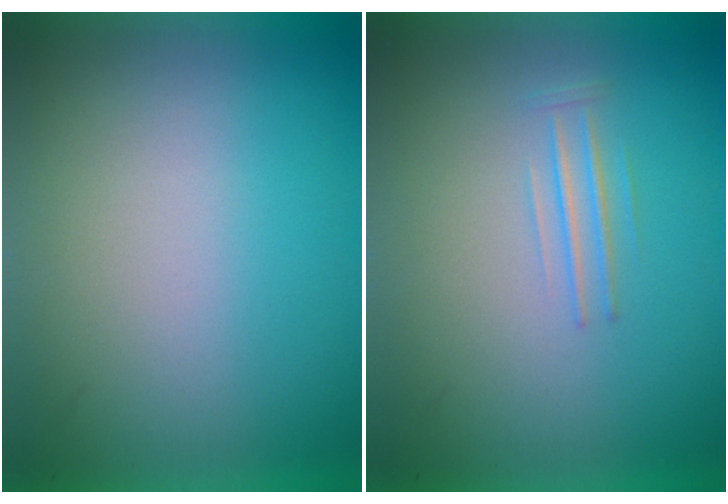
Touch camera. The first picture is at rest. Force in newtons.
{"total": 1.1}